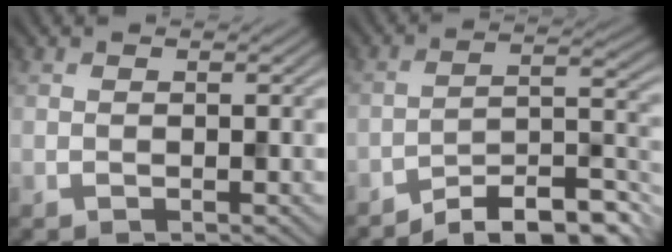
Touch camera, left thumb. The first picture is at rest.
{"total": 9.8, "force": [-8.2, 2.0, 5.1], "torque": [-0.077, 0.011, -0.137]}